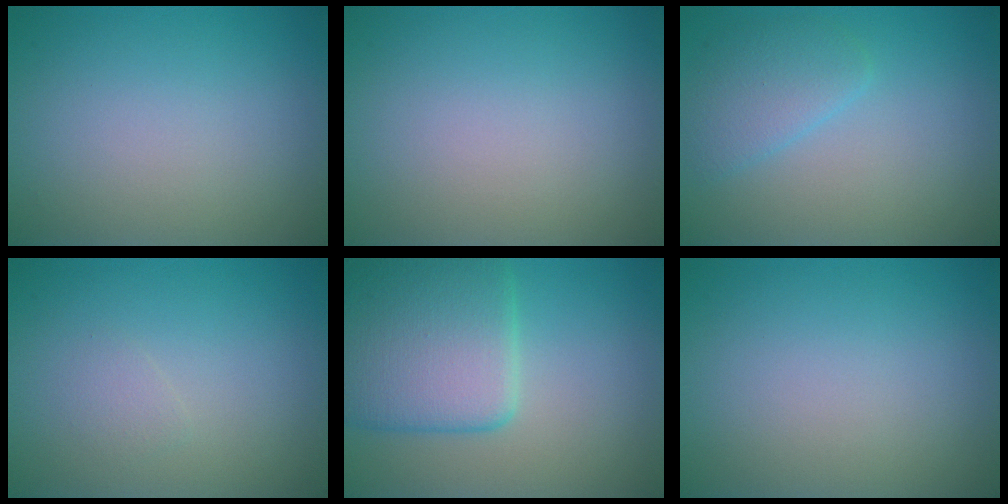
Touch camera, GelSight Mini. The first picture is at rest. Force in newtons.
{"total": 0.0}
{"total": 2.7, "press": 2.7, "slide": 0.2}
{"total": 0.8, "press": 0.8, "slide": 0.1}
{"total": 7.7, "press": 7.7, "slide": 0.3}
{"total": 0.0}